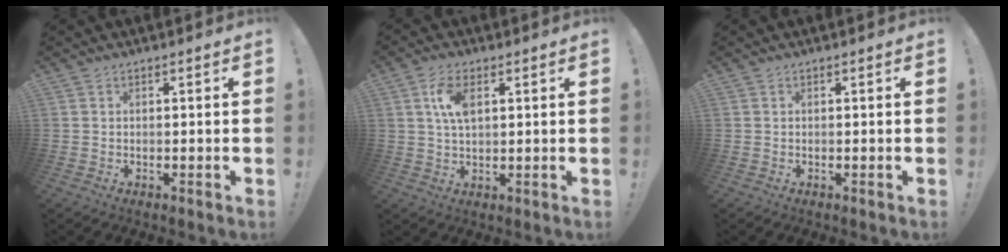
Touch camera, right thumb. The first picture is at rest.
{"total": 7.1, "force": [2.2, 3.7, 5.7], "torque": [-0.105, -0.001, 0.036]}
{"total": 0.0}